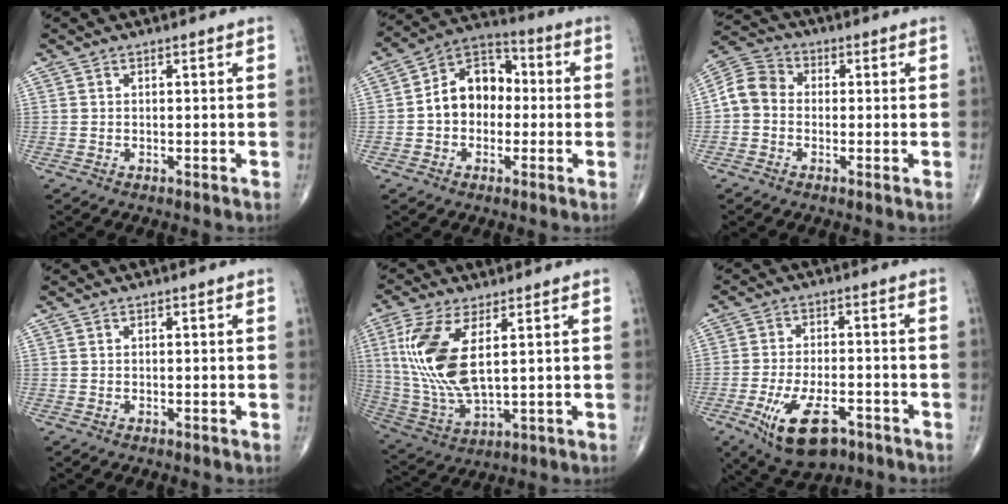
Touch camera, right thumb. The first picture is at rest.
{"total": 11.7, "force": [-0.4, 8.7, 7.8], "torque": [-0.096, 0.038, -0.021]}
{"total": 6.9, "force": [-0.7, 5.8, 3.7], "torque": [-0.057, 0.024, -0.030]}
{"total": 0.0}
{"total": 15.2, "force": [3.7, 6.3, 13.4], "torque": [-0.296, -0.016, 0.083]}
{"total": 12.5, "force": [-6.1, 5.9, 9.1], "torque": [-0.158, 0.014, -0.093]}